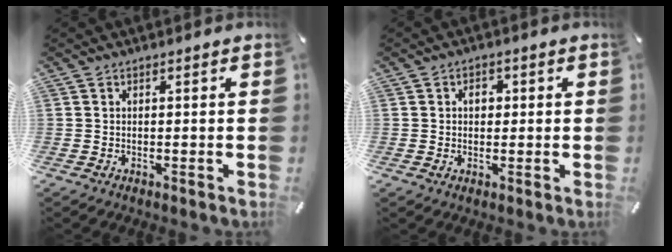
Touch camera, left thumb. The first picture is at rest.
{"total": 3.3, "force": [0.5, 2.5, 2.0], "torque": [-0.019, -0.001, -0.001]}